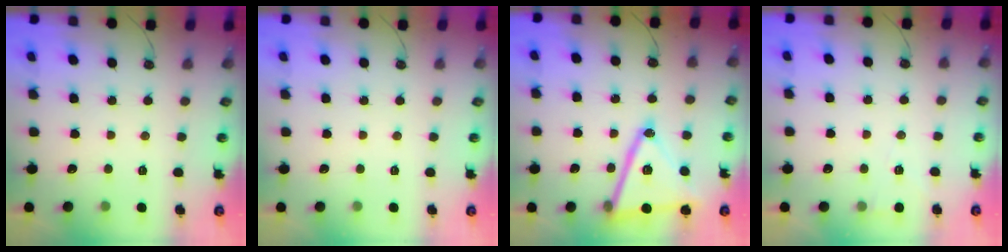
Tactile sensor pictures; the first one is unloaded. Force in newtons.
{"total": 0.0}
{"total": 21.0, "press": 20.7, "slide": 3.5}
{"total": 2.5, "press": 2.4, "slide": 0.7}